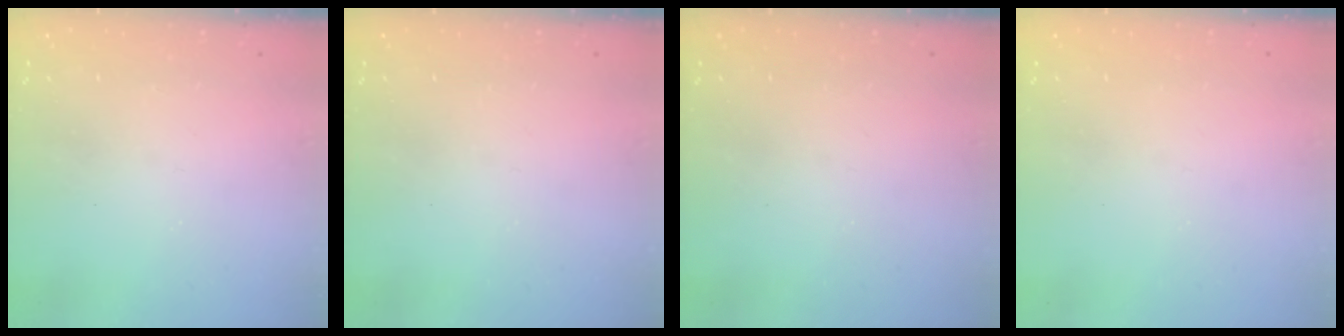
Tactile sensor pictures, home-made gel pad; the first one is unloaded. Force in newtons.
{"total": 0.0}
{"total": 0.0}
{"total": 0.0}